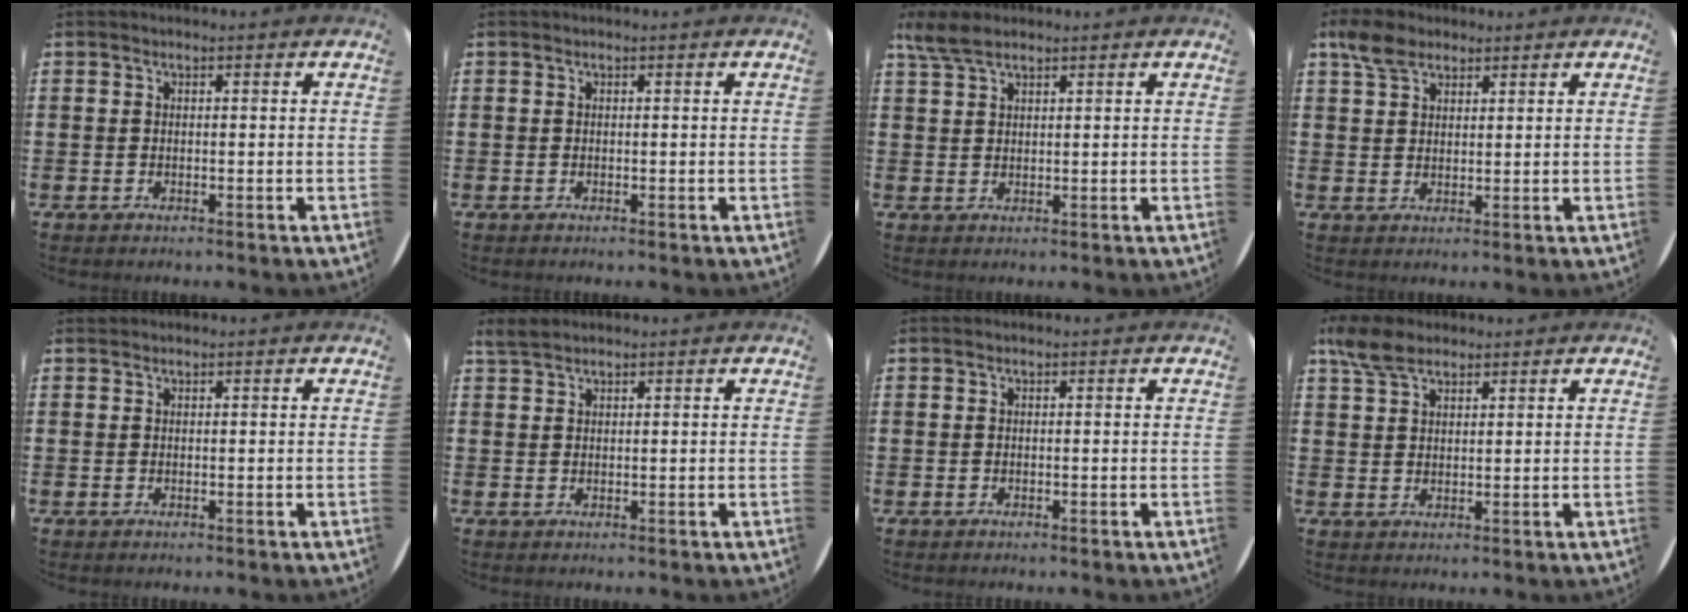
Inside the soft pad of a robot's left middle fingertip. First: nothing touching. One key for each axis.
{"total": 0.0}
{"total": 3.6, "fx": 2.8, "fy": 1.2, "fz": 1.9, "tx": -0.044, "ty": 0.004, "tz": 0.053}
{"total": 4.3, "fx": 3.1, "fy": 2.3, "fz": 1.8, "tx": -0.034, "ty": 0.004, "tz": 0.059}
{"total": 0.0}
{"total": 1.6, "fx": 1.5, "fy": 0.3, "fz": 0.4, "tx": -0.011, "ty": 0.003, "tz": 0.030}
{"total": 0.0}
{"total": 4.9, "fx": 3.7, "fy": 2.2, "fz": 2.3, "tx": -0.047, "ty": -0.001, "tz": 0.067}